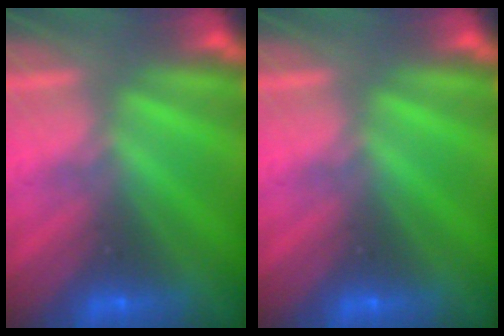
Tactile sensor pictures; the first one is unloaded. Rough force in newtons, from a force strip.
{"total": 0.0}